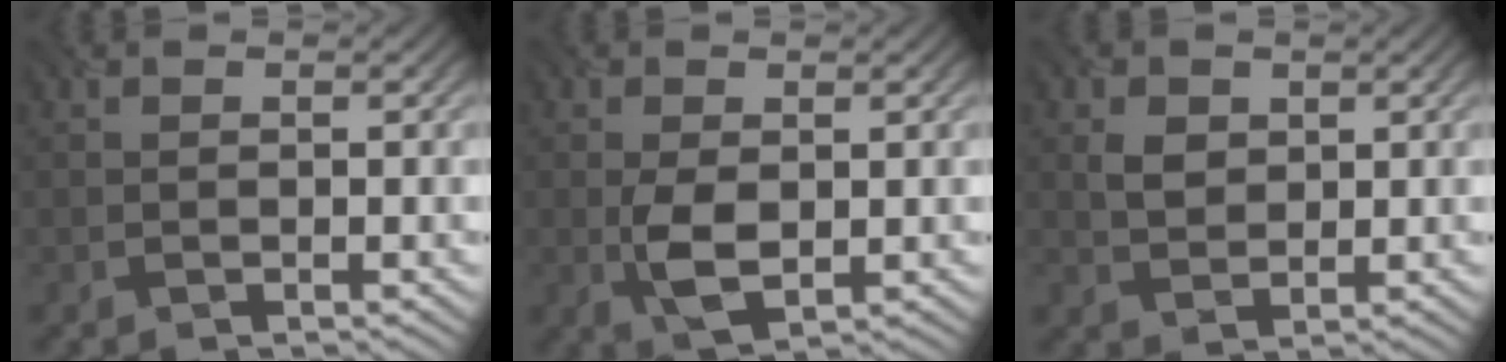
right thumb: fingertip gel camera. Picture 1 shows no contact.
{"total": 3.8, "force": [-0.3, 2.2, 3.1], "torque": [-0.077, -0.007, -0.001]}
{"total": 2.5, "force": [1.1, 2.1, 0.9], "torque": [-0.026, -0.003, 0.022]}